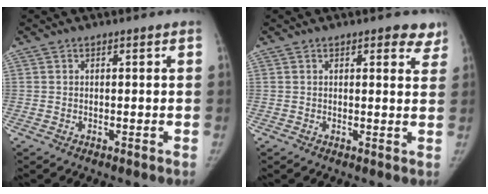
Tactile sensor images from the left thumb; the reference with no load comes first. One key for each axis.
{"total": 4.7, "fx": 3.2, "fy": 2.1, "fz": 2.7, "tx": 0.004, "ty": -0.013, "tz": 0.032}